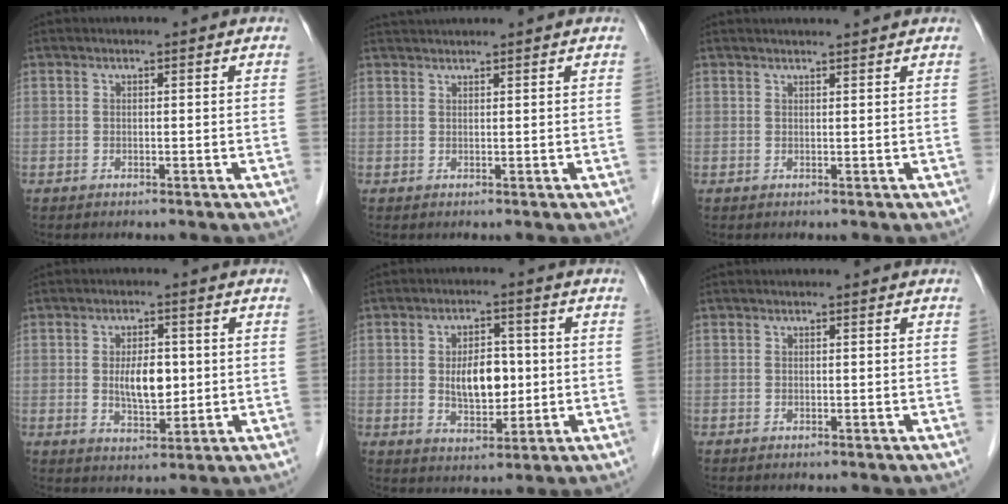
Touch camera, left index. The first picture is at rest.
{"total": 3.1, "force": [2.9, -0.5, 0.9], "torque": [-0.009, 0.029, 0.056]}
{"total": 3.2, "force": [3.0, -0.1, 1.0], "torque": [-0.012, 0.015, 0.039]}
{"total": 5.9, "force": [0.3, 2.6, 5.2], "torque": [-0.094, -0.001, 0.010]}
{"total": 7.0, "force": [0.1, 3.7, 5.9], "torque": [-0.104, 0.004, 0.006]}
{"total": 0.0}